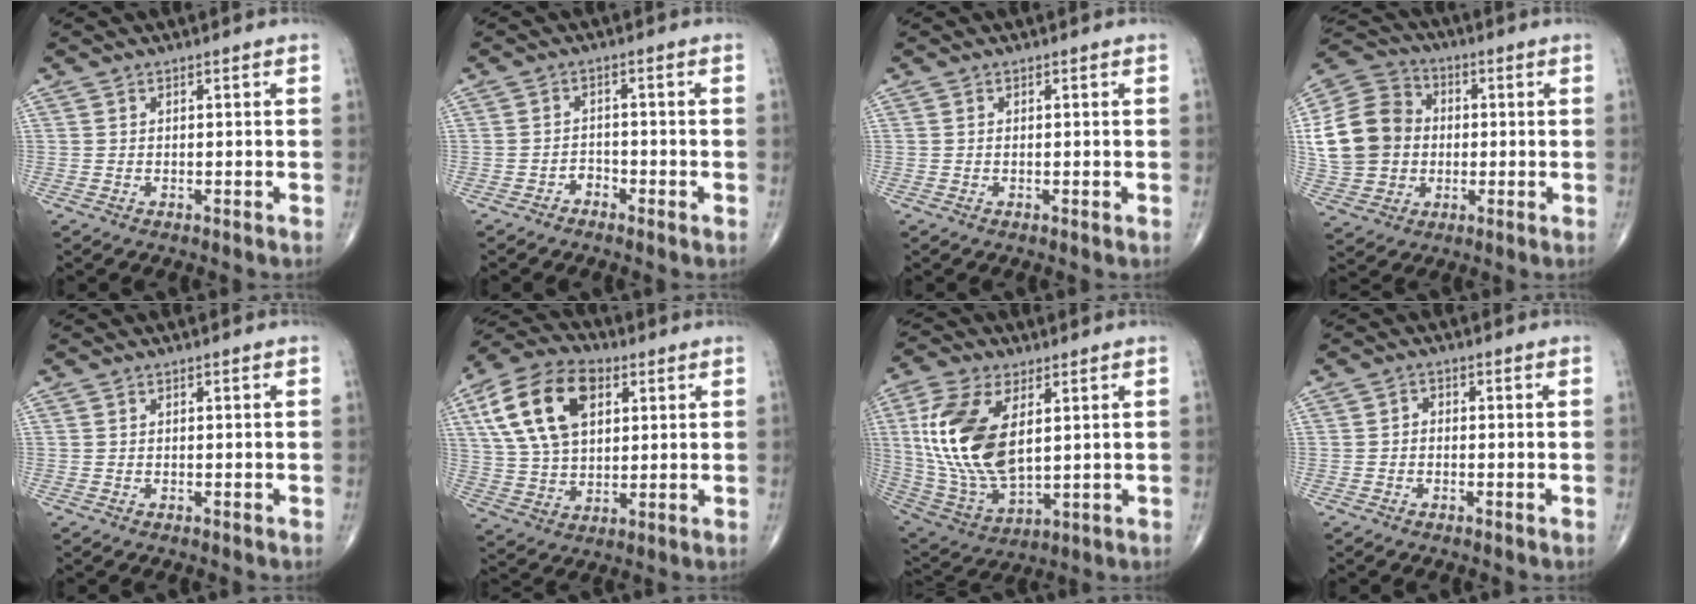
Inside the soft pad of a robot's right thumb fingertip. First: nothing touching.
{"total": 1.8, "force": [-1.5, 1.0, 0.3], "torque": [0.003, 0.006, -0.031]}
{"total": 0.0}
{"total": 15.9, "force": [0.6, 13.5, 8.4], "torque": [-0.153, 0.026, 0.013]}
{"total": 0.0}
{"total": 17.6, "force": [6.1, 10.7, 12.6], "torque": [-0.222, 0.002, 0.109]}
{"total": 18.9, "force": [4.1, 10.0, 15.6], "torque": [-0.318, -0.021, 0.087]}
{"total": 1.2, "force": [-0.3, 1.0, 0.7], "torque": [-0.001, 0.005, -0.010]}